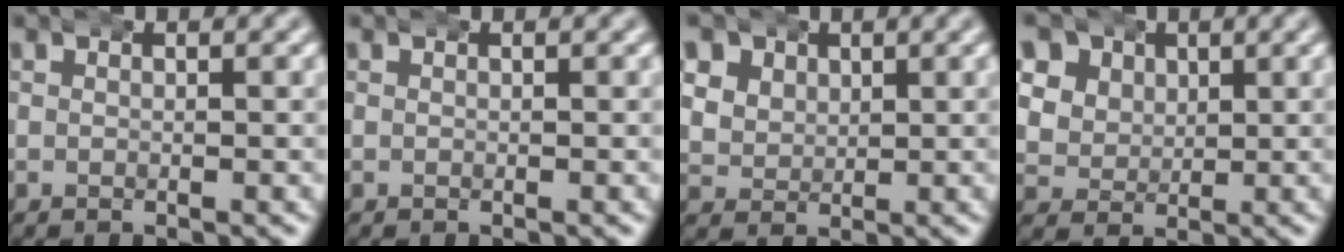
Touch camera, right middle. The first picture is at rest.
{"total": 0.0}
{"total": 7.2, "force": [1.6, 6.5, 2.8], "torque": [-0.081, -0.018, 0.026]}
{"total": 10.2, "force": [2.4, 9.0, 4.1], "torque": [-0.115, -0.015, 0.032]}